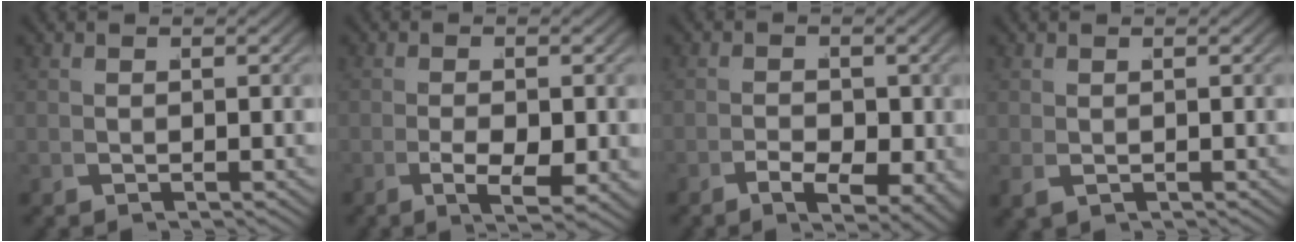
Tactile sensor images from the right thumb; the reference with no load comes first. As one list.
[{"total": 5.2, "force": [-1.2, 2.4, 4.4], "torque": [-0.080, -0.020, -0.011]}, {"total": 4.4, "force": [-1.3, 2.5, 3.4], "torque": [-0.049, -0.014, -0.017]}, {"total": 0.7, "force": [0.2, 0.5, 0.5], "torque": [-0.008, 0.000, 0.008]}]